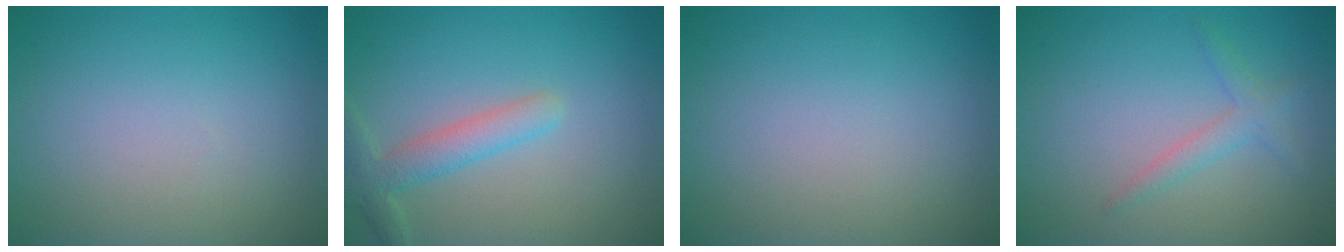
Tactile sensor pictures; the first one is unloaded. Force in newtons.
{"total": 3.0, "press": 3.0, "slide": 0.2}
{"total": 0.0}
{"total": 1.8, "press": 1.8, "slide": 0.1}